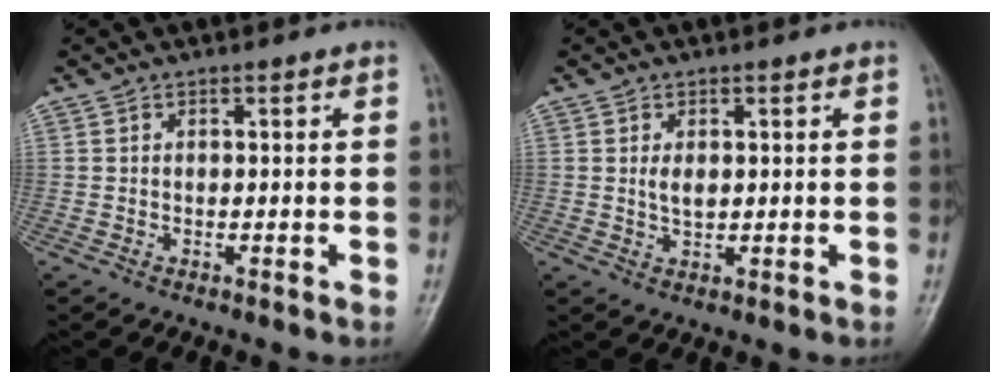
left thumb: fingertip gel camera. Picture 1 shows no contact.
{"total": 2.5, "force": [0.5, 1.4, 2.0], "torque": [-0.031, -0.006, 0.012]}